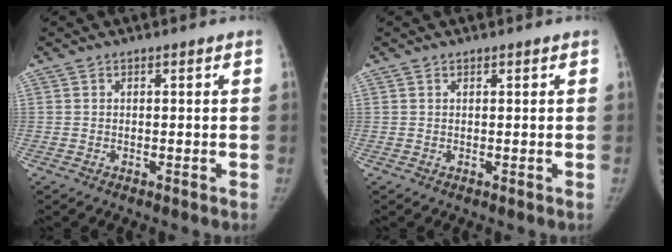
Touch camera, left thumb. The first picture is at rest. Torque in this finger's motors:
{"motor_torque": [0.02, 0.10, -0.45, 0.28, -0.01]}